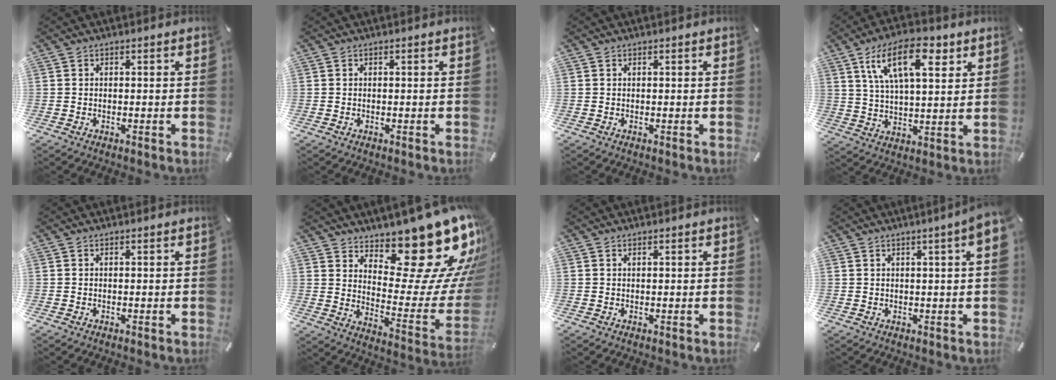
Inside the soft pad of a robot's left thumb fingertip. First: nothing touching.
{"total": 0.0}
{"total": 0.0}
{"total": 15.4, "force": [7.5, 7.0, 11.5], "torque": [-0.210, -0.010, 0.124]}
{"total": 0.0}
{"total": 23.6, "force": [16.0, 9.6, 14.4], "torque": [-0.153, -0.133, 0.258]}
{"total": 0.5, "force": [0.3, 0.0, 0.4], "torque": [-0.008, 0.000, 0.005]}
{"total": 4.8, "force": [1.8, 0.1, 4.4], "torque": [-0.076, -0.004, 0.028]}